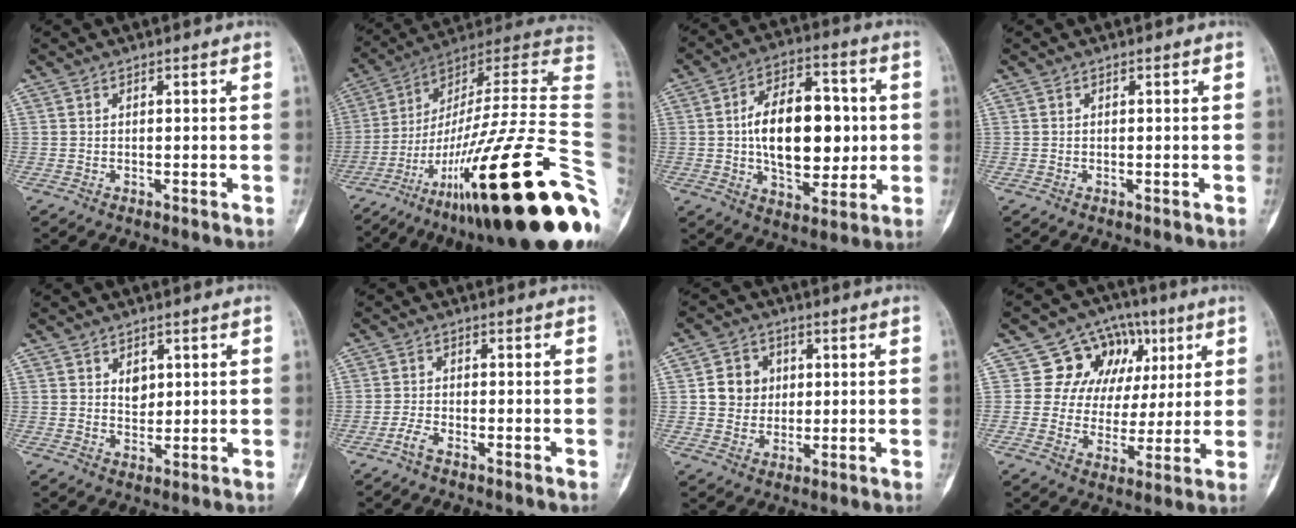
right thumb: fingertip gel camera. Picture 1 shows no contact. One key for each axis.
{"total": 35.7, "fx": -10.5, "fy": 6.4, "fz": 33.5, "tx": -0.448, "ty": 0.073, "tz": -0.174}
{"total": 18.6, "fx": 0.5, "fy": 10.7, "fz": 15.3, "tx": -0.201, "ty": 0.014, "tz": 0.012}
{"total": 0.0}
{"total": 3.0, "fx": 1.2, "fy": 2.2, "fz": 1.8, "tx": -0.013, "ty": -0.009, "tz": 0.022}
{"total": 2.3, "fx": -1.8, "fy": 0.5, "fz": 1.3, "tx": -0.036, "ty": 0.007, "tz": -0.040}
{"total": 6.6, "fx": 1.1, "fy": 6.0, "fz": 2.5, "tx": -0.008, "ty": 0.002, "tz": 0.016}
{"total": 13.0, "fx": 4.4, "fy": 11.2, "fz": 4.9, "tx": -0.020, "ty": 0.002, "tz": 0.071}